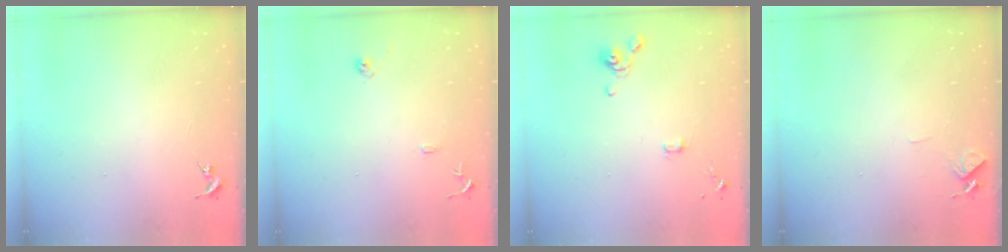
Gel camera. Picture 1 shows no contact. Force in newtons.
{"total": 9.1, "press": 9.1, "slide": 0.8}
{"total": 4.4, "press": 4.0, "slide": 1.8}
{"total": 4.6, "press": 4.5, "slide": 0.4}